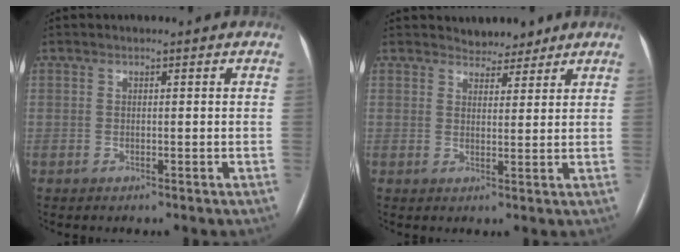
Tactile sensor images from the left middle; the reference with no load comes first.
{"total": 3.6, "force": [3.2, 1.8, 0.4], "torque": [-0.003, 0.002, 0.045]}